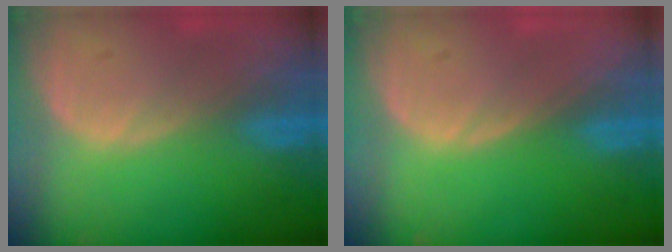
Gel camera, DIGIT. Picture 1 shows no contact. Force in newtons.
{"total": 0.0}